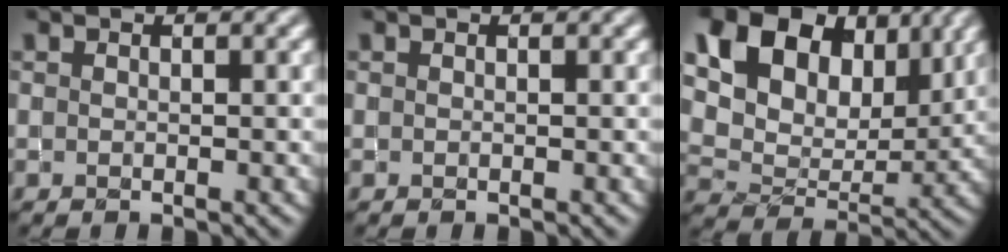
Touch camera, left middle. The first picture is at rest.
{"total": 0.0}
{"total": 13.8, "force": [7.3, 8.8, 7.8], "torque": [-0.166, 0.030, 0.122]}